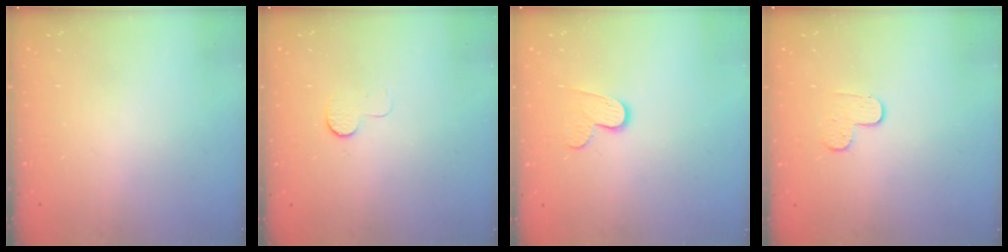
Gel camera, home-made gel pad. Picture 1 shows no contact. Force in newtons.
{"total": 5.7, "press": 5.6, "slide": 0.6}
{"total": 7.1, "press": 7.1, "slide": 0.5}
{"total": 4.3, "press": 4.3, "slide": 0.4}